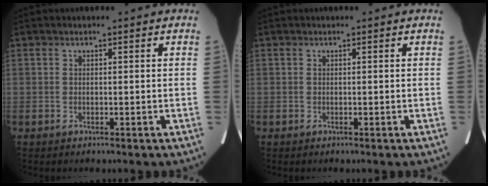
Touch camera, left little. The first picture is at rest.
{"total": 0.0}